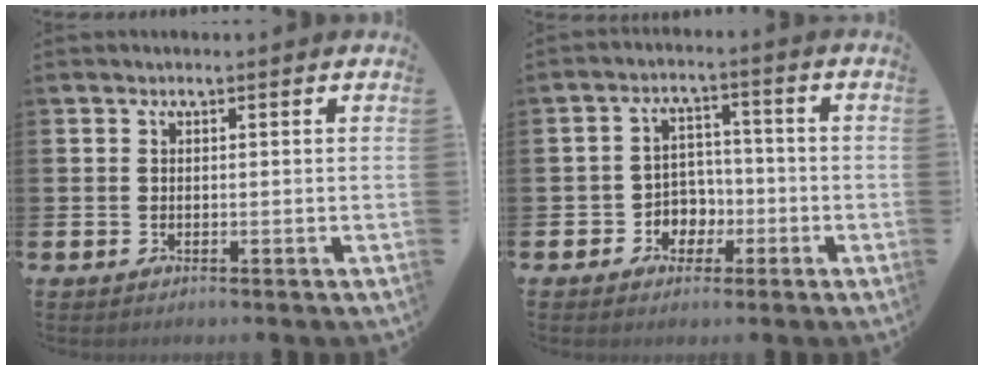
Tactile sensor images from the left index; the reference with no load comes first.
{"total": 4.1, "force": [-1.5, 3.7, 0.8], "torque": [-0.027, 0.002, -0.035]}